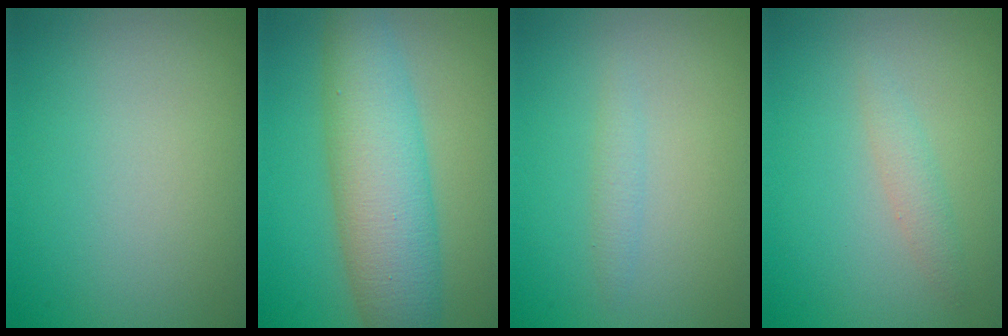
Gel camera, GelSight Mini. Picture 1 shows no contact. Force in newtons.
{"total": 7.7, "press": 7.7, "slide": 0.3}
{"total": 1.0, "press": 1.0, "slide": 0.0}
{"total": 1.3, "press": 1.3, "slide": 0.0}